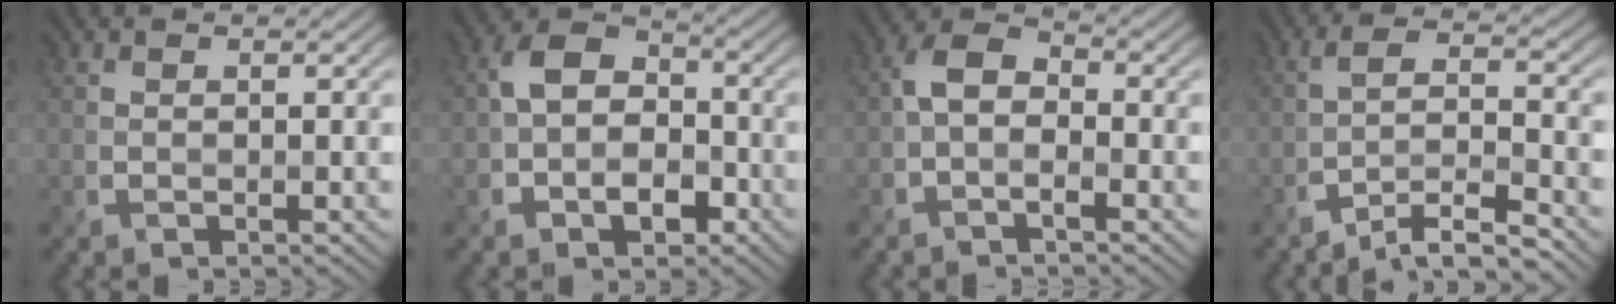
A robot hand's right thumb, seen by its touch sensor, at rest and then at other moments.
{"total": 6.2, "force": [-1.8, 4.5, 3.9], "torque": [-0.071, 0.005, -0.037]}
{"total": 3.3, "force": [-1.2, 1.9, 2.4], "torque": [-0.053, 0.013, -0.030]}
{"total": 6.9, "force": [-5.0, 1.3, 4.6], "torque": [-0.071, 0.015, -0.094]}